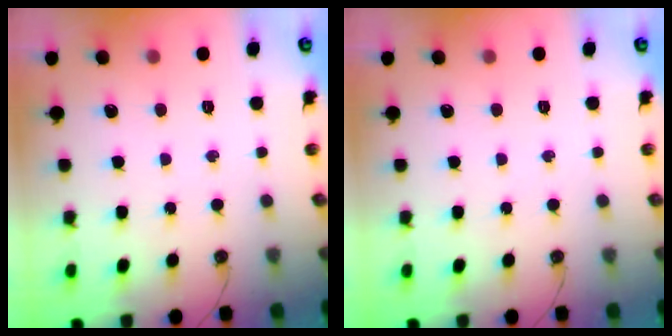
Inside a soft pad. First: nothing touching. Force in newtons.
{"total": 0.0}